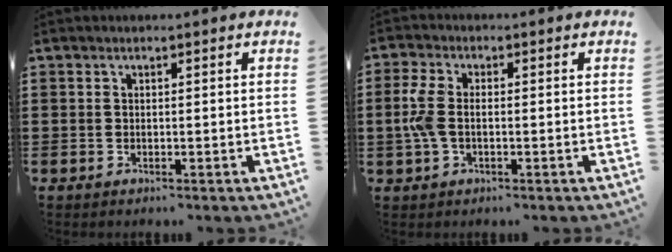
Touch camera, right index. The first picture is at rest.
{"total": 4.6, "force": [-0.4, 2.4, 3.8], "torque": [-0.108, -0.007, -0.017]}